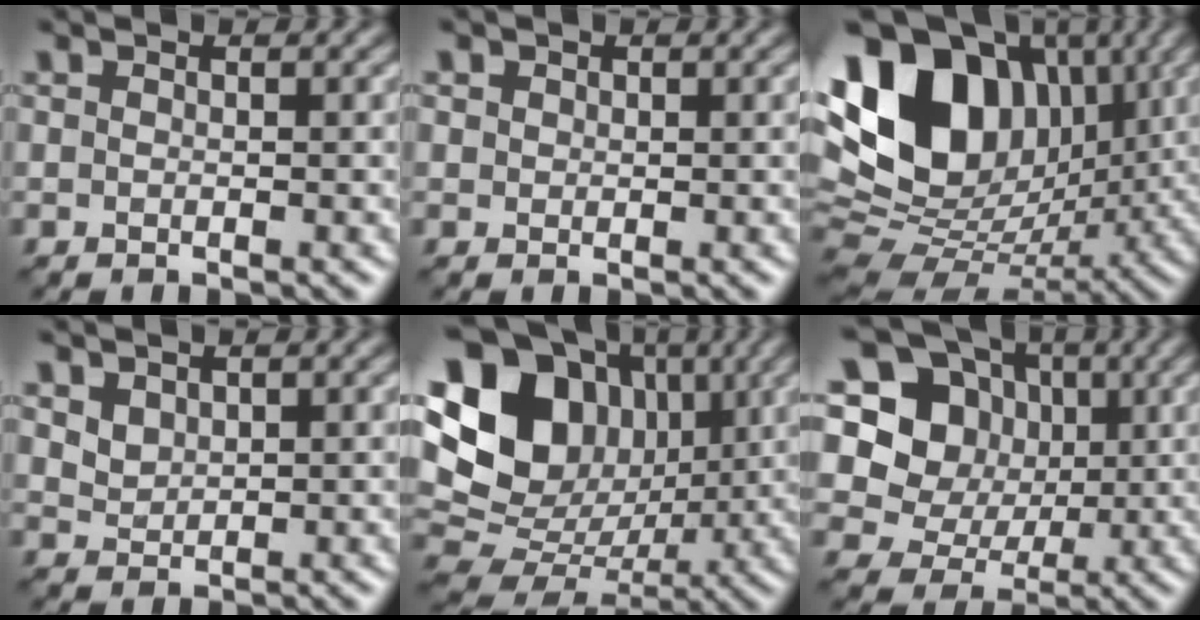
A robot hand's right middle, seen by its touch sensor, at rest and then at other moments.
{"total": 0.8, "force": [0.3, 0.7, 0.0], "torque": [-0.001, -0.006, 0.007]}
{"total": 16.4, "force": [4.4, 11.4, 11.0], "torque": [-0.216, 0.028, 0.066]}
{"total": 2.2, "force": [1.3, 1.5, 1.0], "torque": [-0.028, -0.001, 0.026]}
{"total": 20.2, "force": [5.2, 16.7, 10.1], "torque": [-0.230, 0.055, 0.084]}
{"total": 11.0, "force": [2.8, 9.7, 4.5], "torque": [-0.118, 0.029, 0.033]}